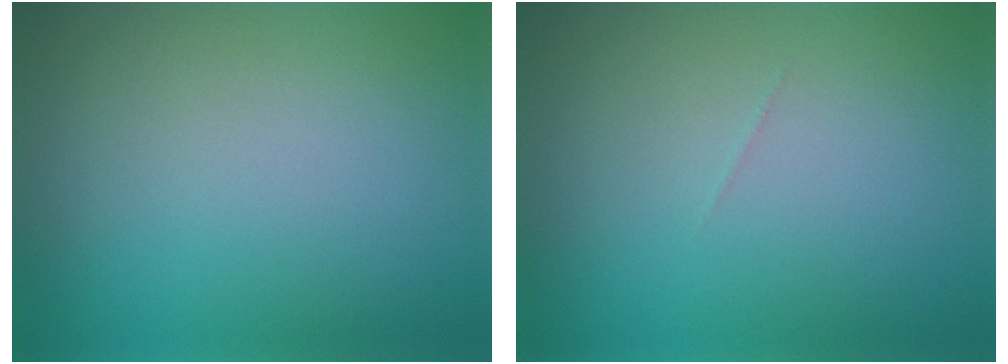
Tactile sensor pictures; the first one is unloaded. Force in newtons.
{"total": 0.0}